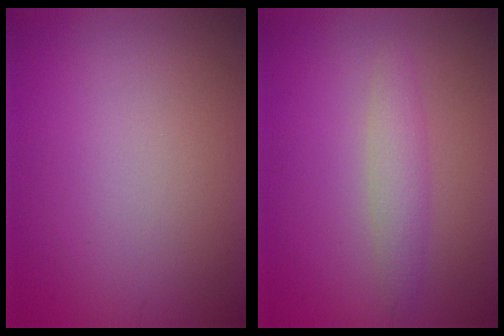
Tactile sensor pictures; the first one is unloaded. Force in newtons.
{"total": 2.2, "press": 2.2, "slide": 0.0}